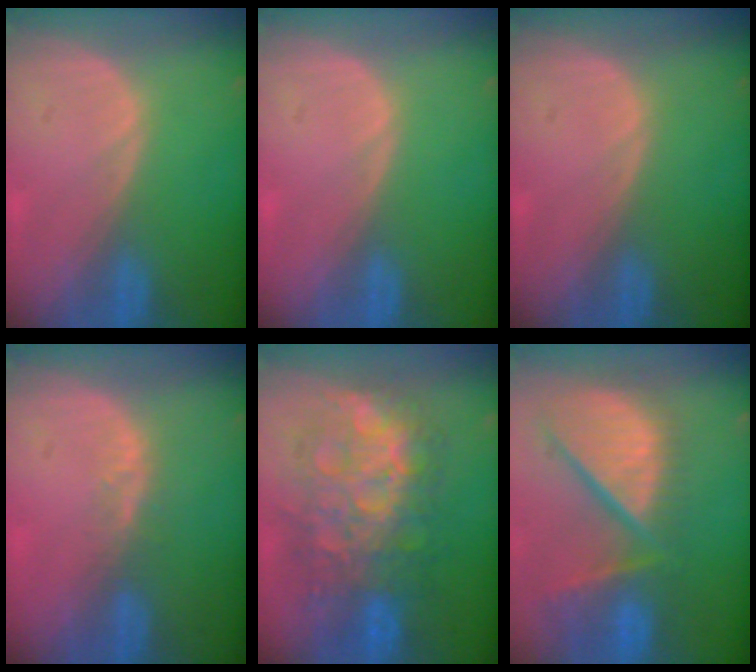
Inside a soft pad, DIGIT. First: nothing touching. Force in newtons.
{"total": 0.0}
{"total": 0.0}
{"total": 2.4, "press": 1.8, "slide": 1.5}
{"total": 12.2, "press": 12.2, "slide": 1.1}
{"total": 13.1, "press": 11.0, "slide": 7.2}